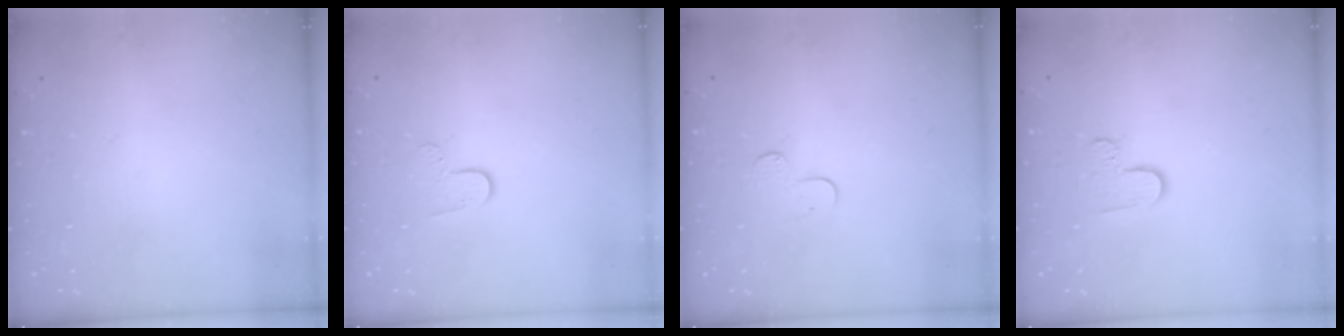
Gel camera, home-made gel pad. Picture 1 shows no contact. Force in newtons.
{"total": 6.0, "press": 6.0, "slide": 0.5}
{"total": 4.9, "press": 4.9, "slide": 0.5}
{"total": 5.4, "press": 5.4, "slide": 0.5}